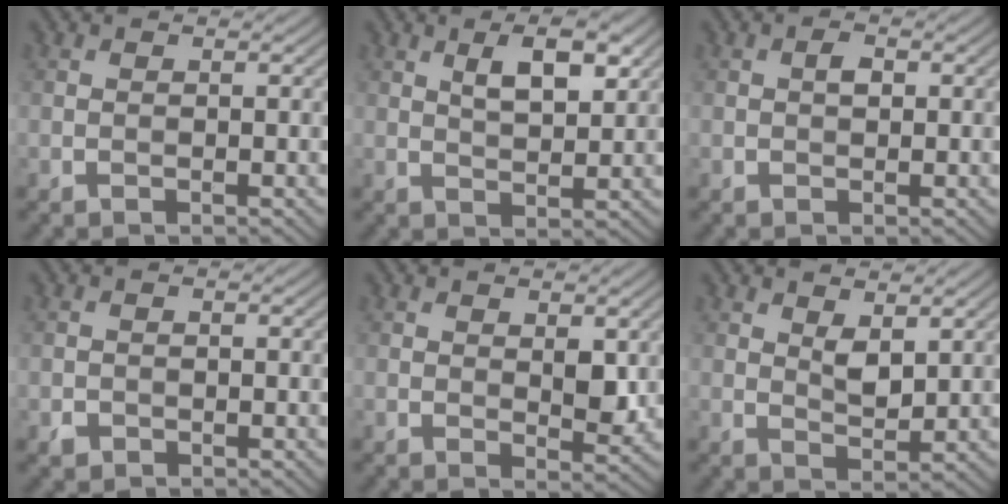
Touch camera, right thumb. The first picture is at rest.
{"total": 5.3, "force": [2.3, 2.1, 4.3], "torque": [-0.075, -0.001, 0.040]}
{"total": 1.3, "force": [0.2, 0.7, 1.1], "torque": [-0.017, 0.003, 0.001]}
{"total": 0.9, "force": [-0.5, 0.7, 0.3], "torque": [-0.004, -0.004, -0.010]}
{"total": 2.9, "force": [0.8, 1.4, 2.4], "torque": [-0.040, -0.008, 0.017]}
{"total": 3.0, "force": [1.6, 1.3, 2.2], "torque": [-0.045, -0.007, 0.033]}